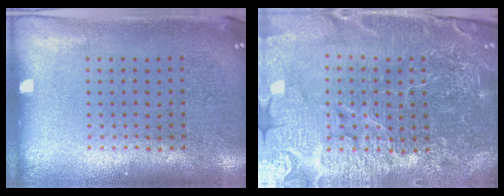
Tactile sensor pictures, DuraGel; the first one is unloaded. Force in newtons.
{"total": 6.0, "press": 5.3, "slide": 2.6}